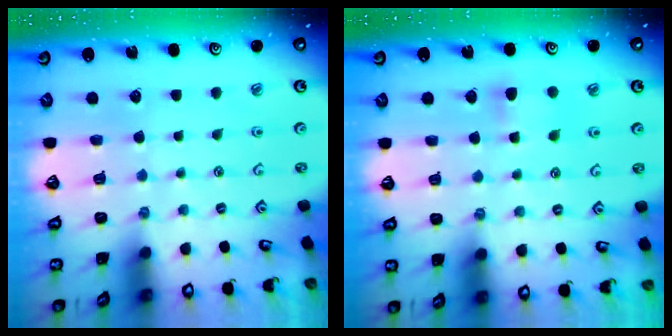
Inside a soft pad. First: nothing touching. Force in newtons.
{"total": 4.2, "press": 4.1, "slide": 0.6}